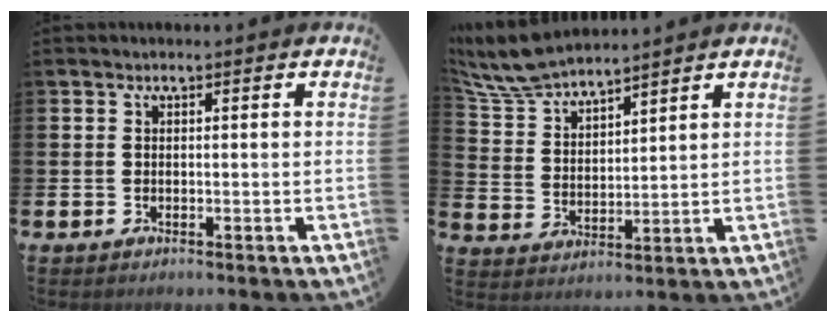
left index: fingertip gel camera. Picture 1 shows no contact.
{"total": 7.9, "force": [7.5, 1.4, 2.1], "torque": [-0.076, -0.031, 0.138]}